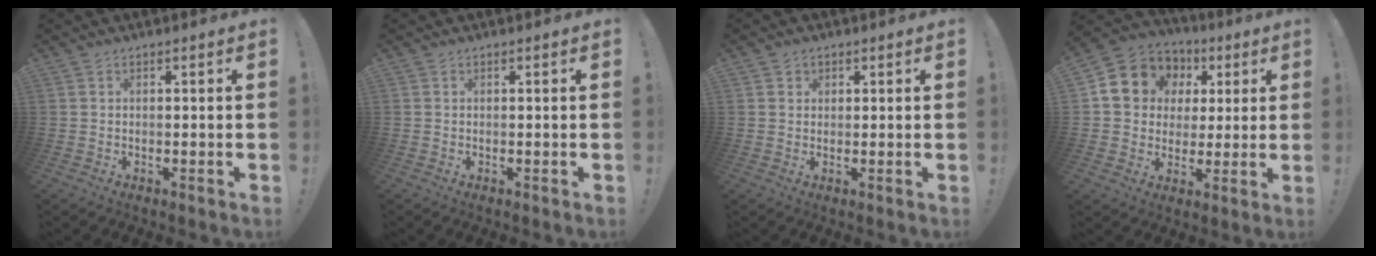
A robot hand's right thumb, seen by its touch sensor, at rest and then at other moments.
{"total": 0.0}
{"total": 1.4, "force": [0.7, 1.2, 0.2], "torque": [0.003, -0.001, 0.011]}
{"total": 12.1, "force": [4.2, 10.6, 4.0], "torque": [-0.057, -0.020, 0.091]}